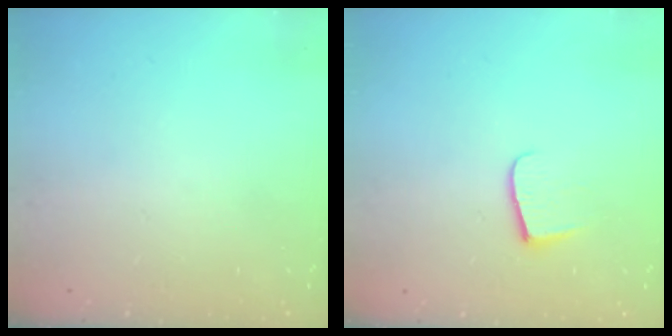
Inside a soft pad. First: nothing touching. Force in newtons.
{"total": 7.7, "press": 7.7, "slide": 0.6}